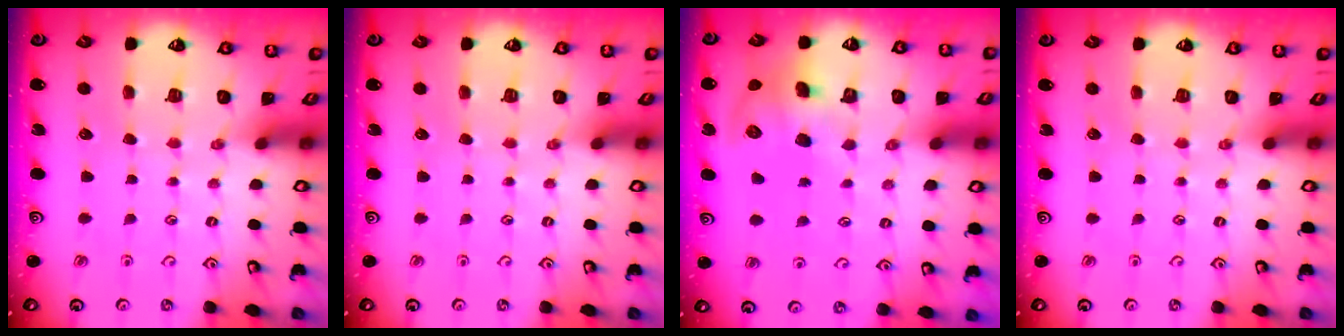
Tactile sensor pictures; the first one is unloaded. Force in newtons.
{"total": 0.0}
{"total": 11.1, "press": 10.9, "slide": 2.2}
{"total": 0.0}